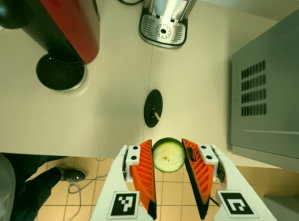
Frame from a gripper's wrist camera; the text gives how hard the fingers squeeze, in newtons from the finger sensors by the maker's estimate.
{"total": 8.4, "left": 8.4, "right": 8.5}